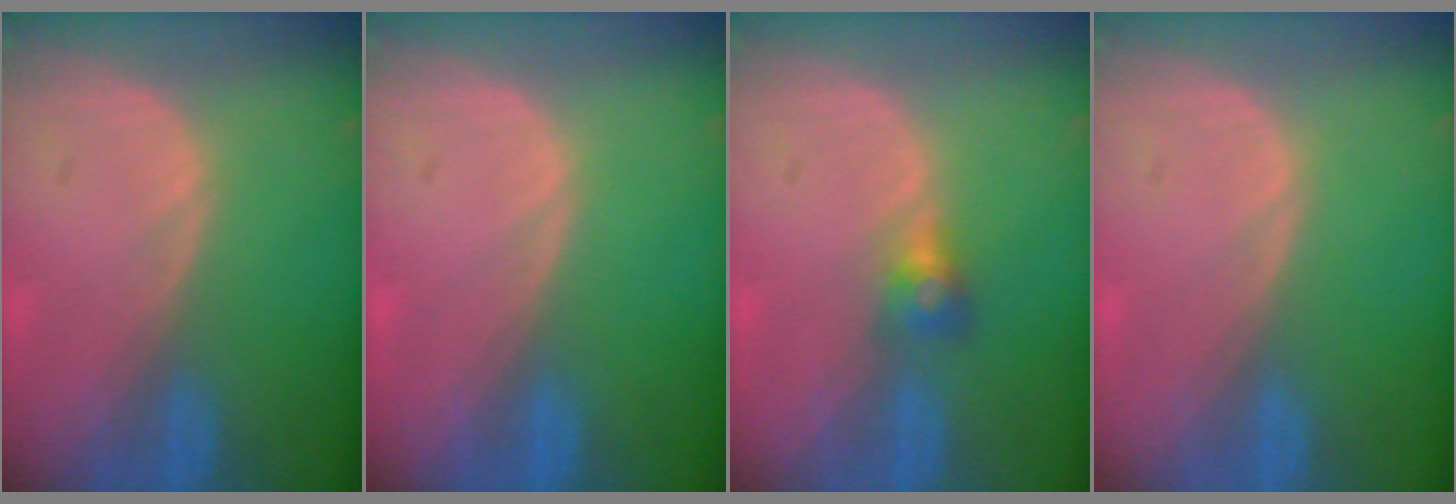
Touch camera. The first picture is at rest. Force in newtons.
{"total": 0.0}
{"total": 2.7, "press": 2.5, "slide": 0.9}
{"total": 0.5, "press": 0.0, "slide": 0.5}